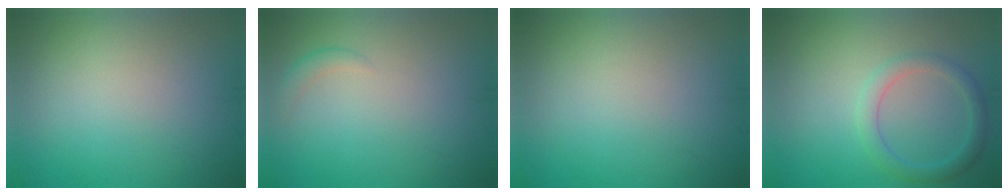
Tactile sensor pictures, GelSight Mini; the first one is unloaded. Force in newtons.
{"total": 1.0, "press": 1.0, "slide": 0.0}
{"total": 0.0}
{"total": 2.4, "press": 2.4, "slide": 0.1}